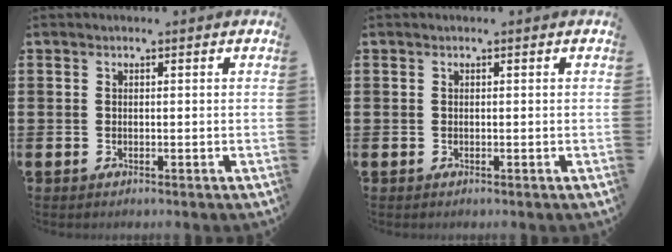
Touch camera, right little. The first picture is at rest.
{"total": 0.0}